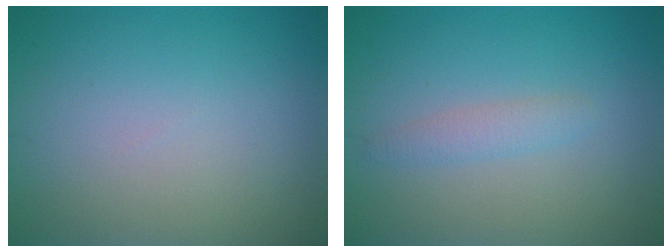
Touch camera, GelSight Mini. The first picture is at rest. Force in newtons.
{"total": 1.4, "press": 1.4, "slide": 0.1}